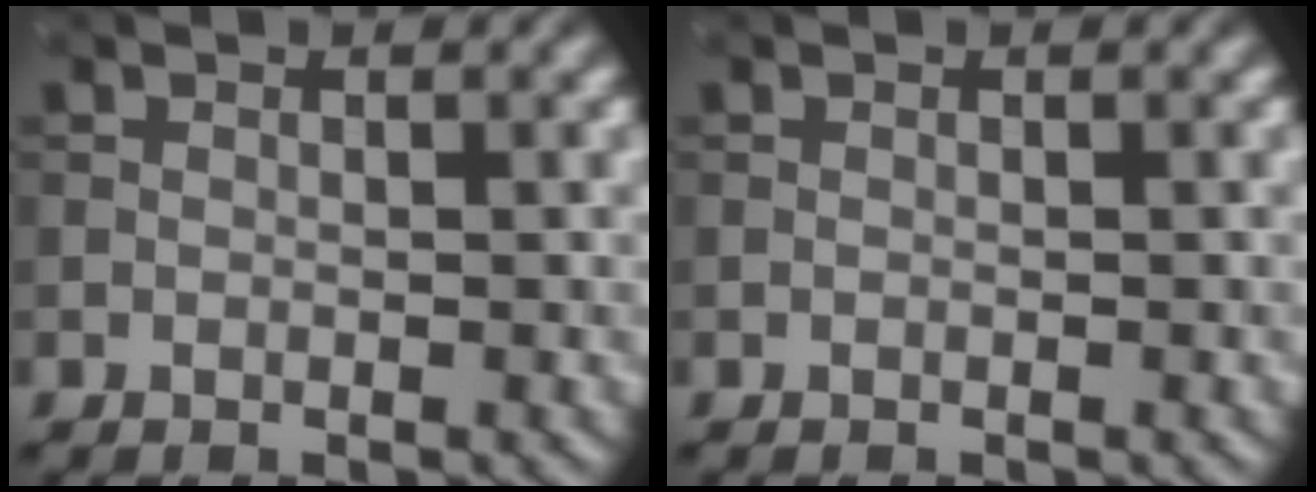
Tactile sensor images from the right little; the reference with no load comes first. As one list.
[{"total": 0.0}]